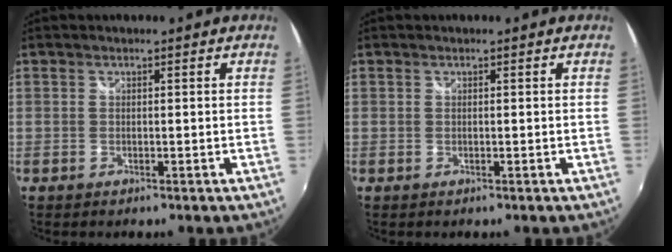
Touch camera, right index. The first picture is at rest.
{"total": 0.0}